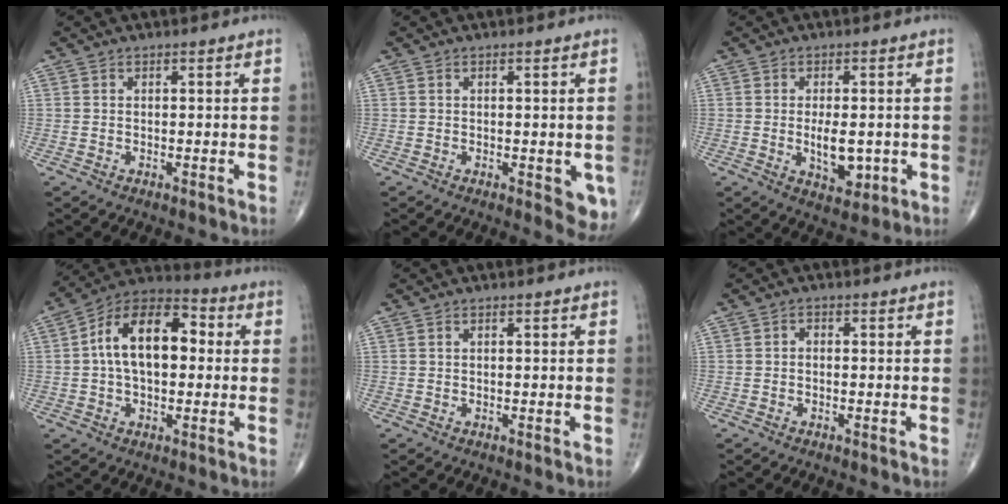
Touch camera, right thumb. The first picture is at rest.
{"total": 5.1, "force": [-1.1, 2.2, 4.4], "torque": [-0.029, -0.007, -0.011]}
{"total": 6.6, "force": [-0.9, 3.4, 5.6], "torque": [-0.079, -0.006, -0.007]}
{"total": 15.7, "force": [1.7, 9.2, 12.7], "torque": [-0.196, 0.035, 0.017]}
{"total": 0.0}
{"total": 1.2, "force": [-0.1, 0.8, 0.8], "torque": [-0.007, 0.005, -0.005]}